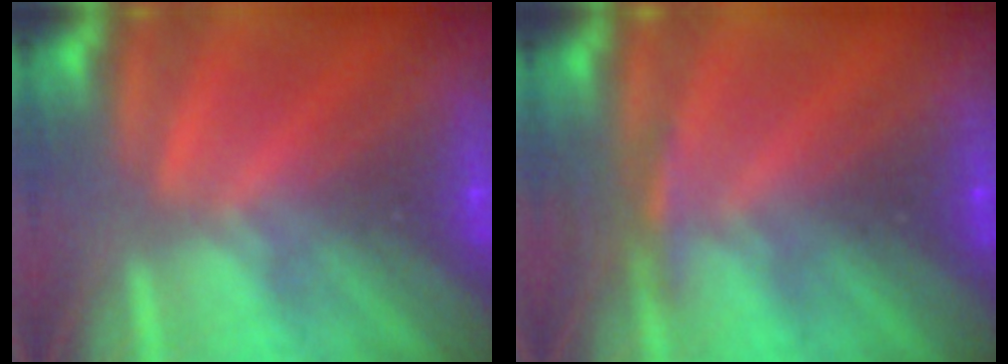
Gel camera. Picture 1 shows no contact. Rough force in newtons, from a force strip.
{"total": 3.0}